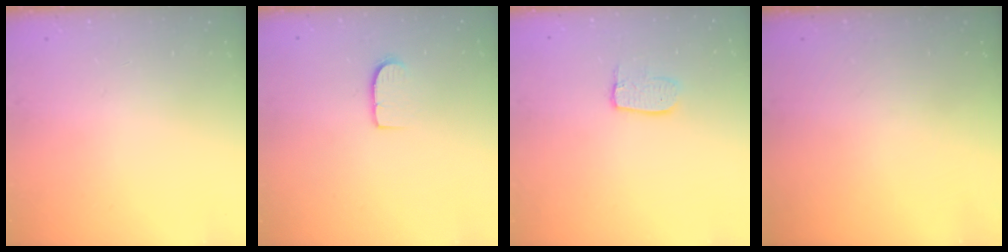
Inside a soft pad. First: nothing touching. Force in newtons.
{"total": 6.6, "press": 6.6, "slide": 0.5}
{"total": 7.0, "press": 7.0, "slide": 0.3}
{"total": 0.0}